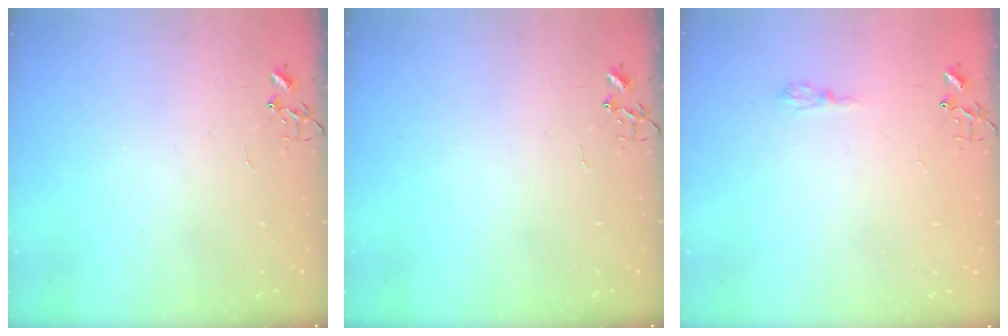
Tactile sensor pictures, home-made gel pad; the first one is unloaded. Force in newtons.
{"total": 0.0}
{"total": 5.9, "press": 5.9, "slide": 0.7}